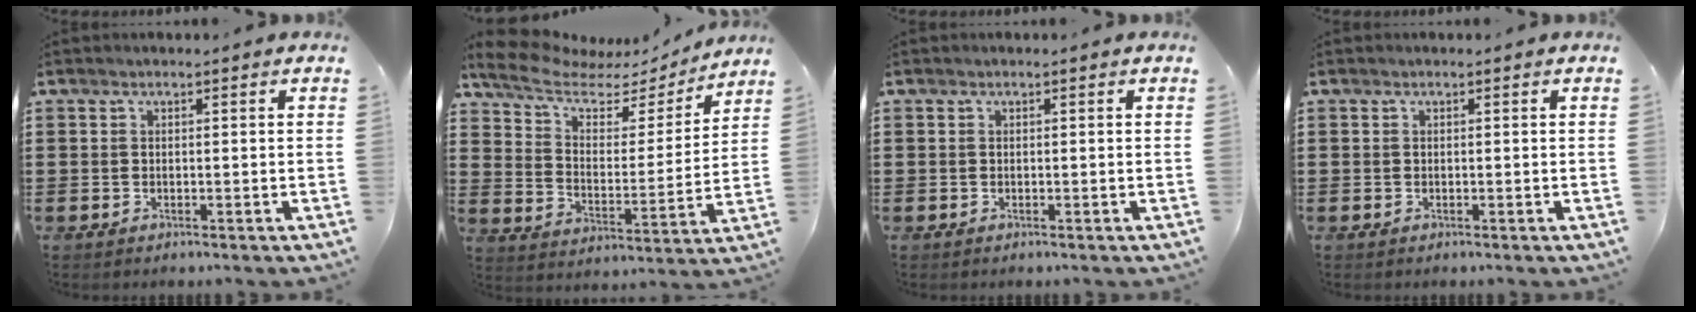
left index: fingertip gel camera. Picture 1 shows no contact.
{"total": 7.2, "force": [5.9, 2.7, 3.3], "torque": [-0.092, -0.026, 0.100]}
{"total": 0.0}
{"total": 0.0}